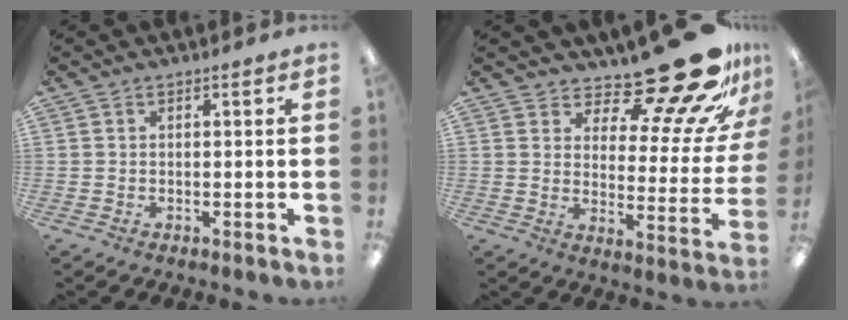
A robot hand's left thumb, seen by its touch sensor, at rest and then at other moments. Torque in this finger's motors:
{"motor_torque": [0.18, 0.81, 0.29, -0.44, 0.05]}